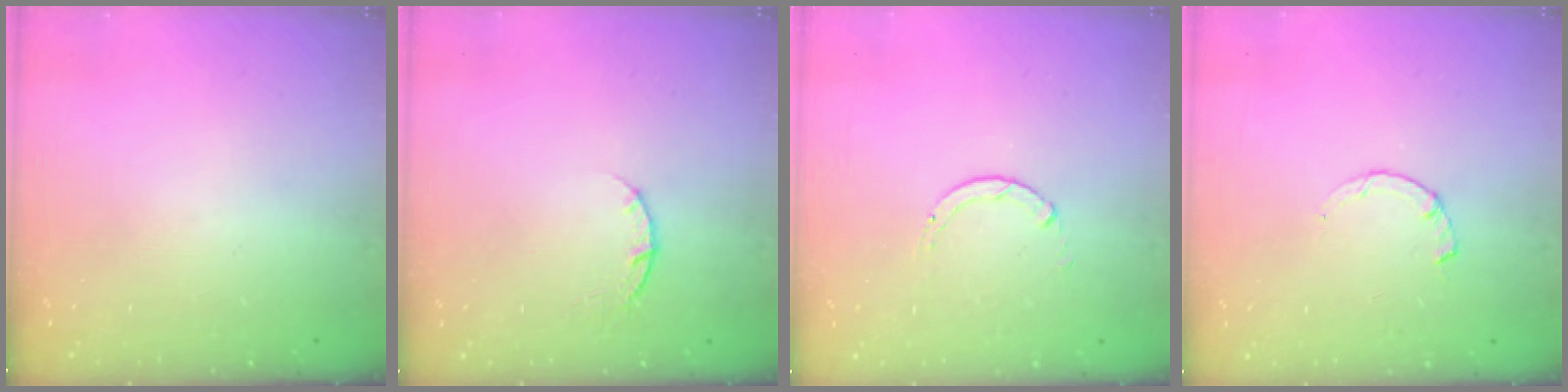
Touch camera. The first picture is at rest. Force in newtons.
{"total": 3.8, "press": 3.8, "slide": 0.5}
{"total": 0.8, "press": 0.7, "slide": 0.1}
{"total": 1.0, "press": 0.9, "slide": 0.2}